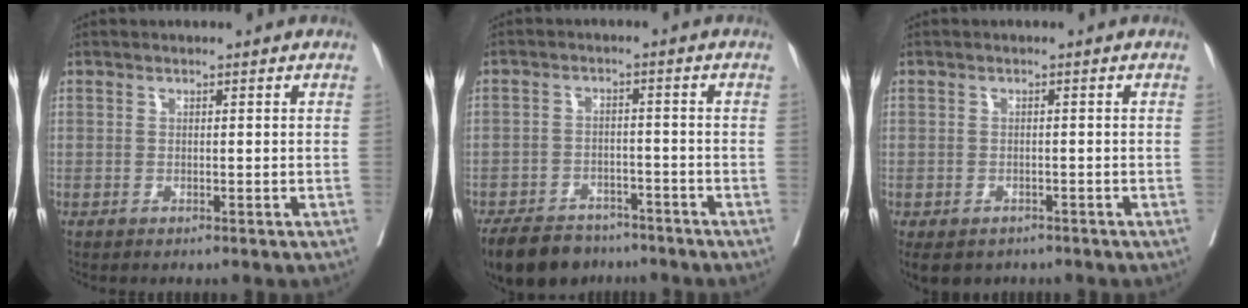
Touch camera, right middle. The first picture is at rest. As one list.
[{"total": 11.6, "force": [-9.3, 5.8, 3.8], "torque": [-0.072, -0.006, -0.136]}, {"total": 6.6, "force": [-4.5, 4.1, 2.4], "torque": [-0.047, -0.002, -0.060]}]